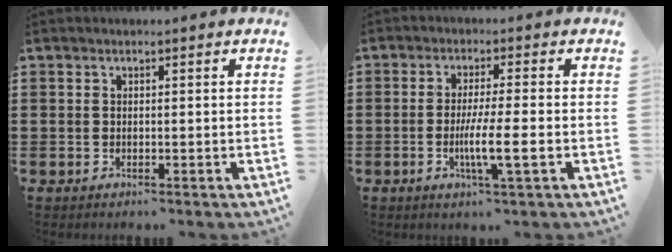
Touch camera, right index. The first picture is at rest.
{"total": 6.3, "force": [-1.6, 0.3, 6.1], "torque": [-0.116, -0.015, -0.031]}